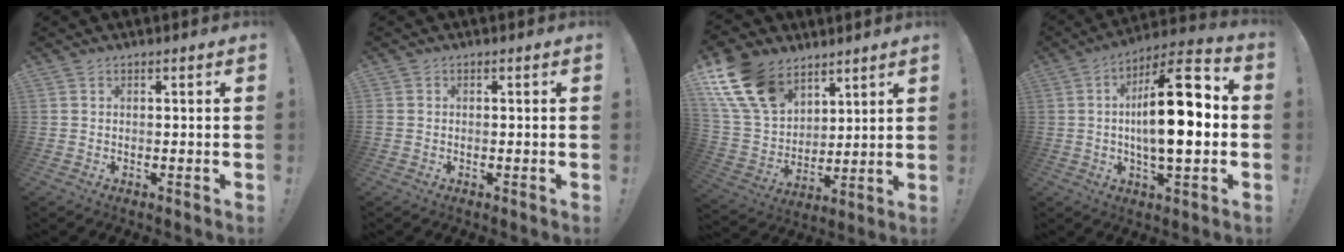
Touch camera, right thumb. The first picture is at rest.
{"total": 0.9, "force": [-0.3, 0.8, 0.2], "torque": [-0.011, 0.004, -0.002]}
{"total": 17.9, "force": [10.7, 11.5, 8.5], "torque": [-0.191, -0.055, 0.208]}
{"total": 19.5, "force": [0.1, 6.8, 18.2], "torque": [-0.291, -0.003, -0.011]}